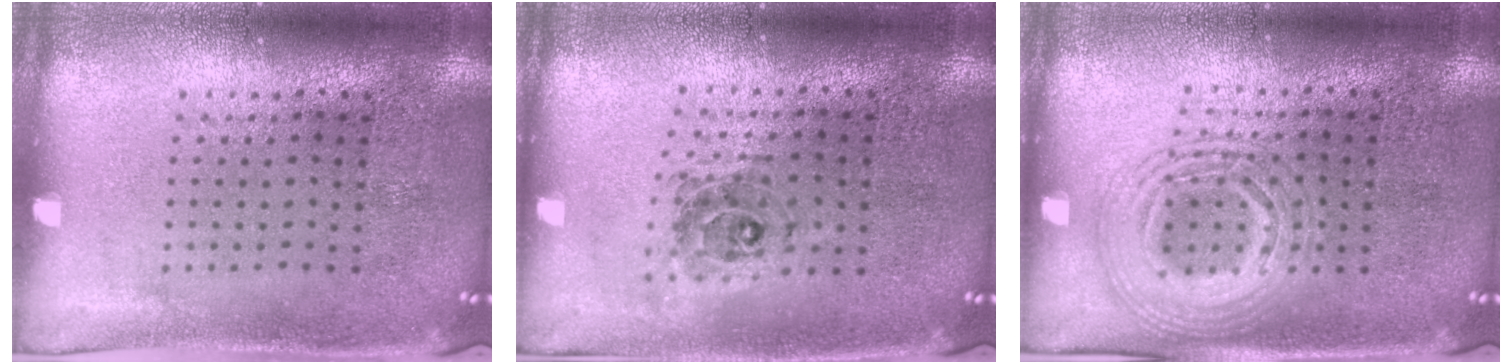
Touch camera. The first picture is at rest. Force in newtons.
{"total": 0.7, "press": 0.7, "slide": 0.2}
{"total": 2.6, "press": 2.6, "slide": 0.2}